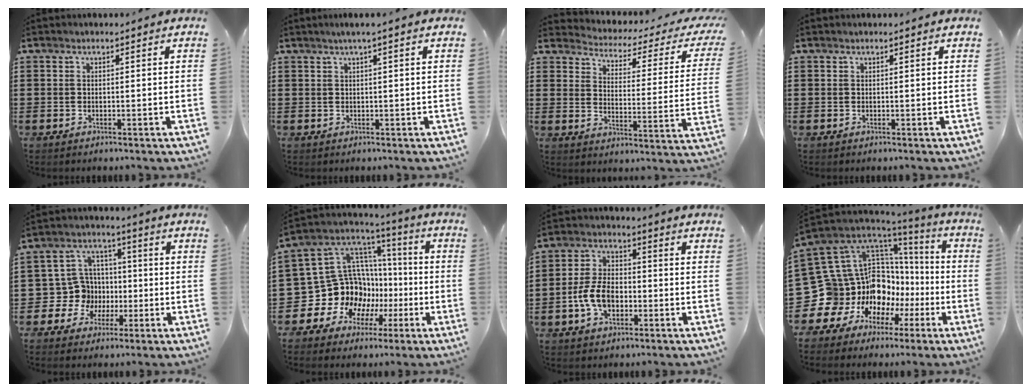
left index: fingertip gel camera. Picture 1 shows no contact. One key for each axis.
{"total": 1.4, "fx": 0.5, "fy": -0.2, "fz": 1.3, "tx": -0.023, "ty": -0.001, "tz": 0.009}
{"total": 2.1, "fx": 1.8, "fy": 0.5, "fz": 1.0, "tx": -0.037, "ty": -0.025, "tz": 0.019}
{"total": 0.0}
{"total": 8.9, "fx": -1.0, "fy": 8.6, "fz": 2.2, "tx": -0.101, "ty": 0.003, "tz": -0.016}
{"total": 15.4, "fx": -2.5, "fy": 14.2, "fz": 5.5, "tx": -0.156, "ty": -0.034, "tz": -0.009}
{"total": 7.5, "fx": -2.3, "fy": 4.6, "fz": 5.4, "tx": -0.128, "ty": 0.005, "tz": -0.049}
{"total": 16.2, "fx": -2.7, "fy": 14.6, "fz": 6.4, "tx": -0.191, "ty": -0.051, "tz": 0.004}